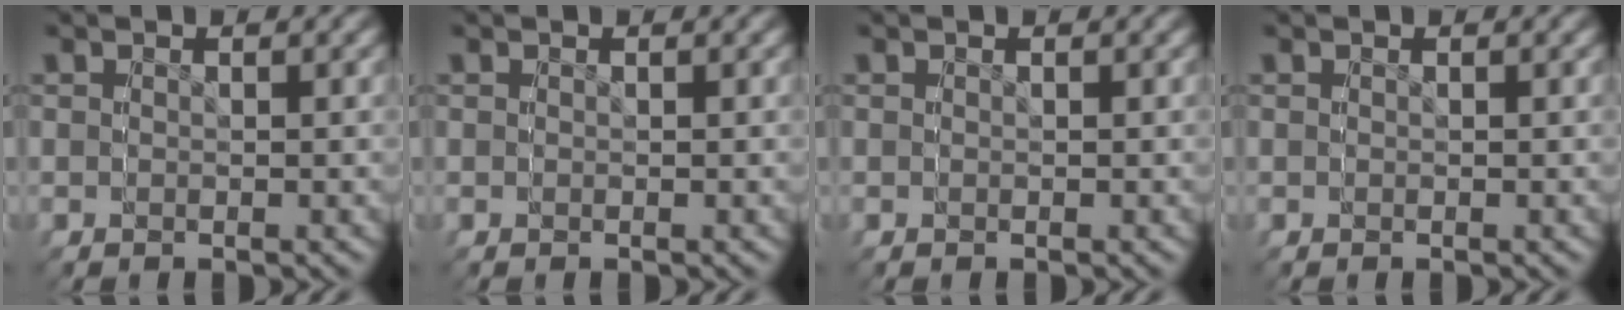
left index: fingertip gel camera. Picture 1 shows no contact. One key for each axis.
{"total": 0.0}
{"total": 0.0}
{"total": 0.0}